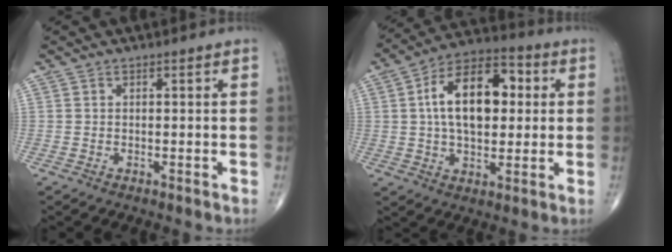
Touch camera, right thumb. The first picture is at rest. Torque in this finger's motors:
{"motor_torque": [1.12, 3.21, 1.27, 0.01, 0.50]}